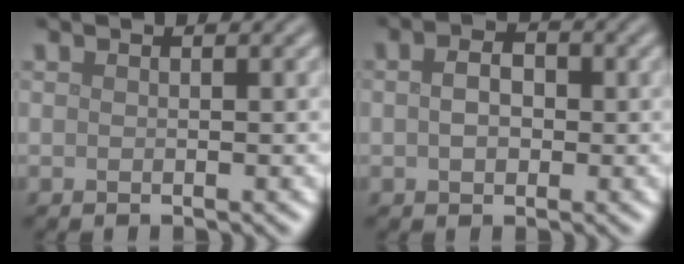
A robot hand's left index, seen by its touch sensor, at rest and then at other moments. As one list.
[{"total": 3.1, "force": [0.3, 2.1, 2.2], "torque": [-0.034, 0.004, -0.002]}]